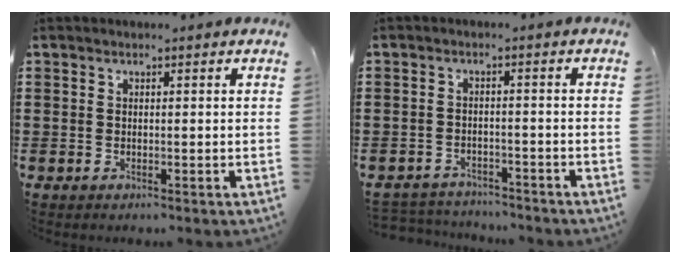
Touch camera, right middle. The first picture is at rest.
{"total": 2.9, "force": [-2.8, 0.6, -0.3], "torque": [-0.004, 0.000, -0.062]}